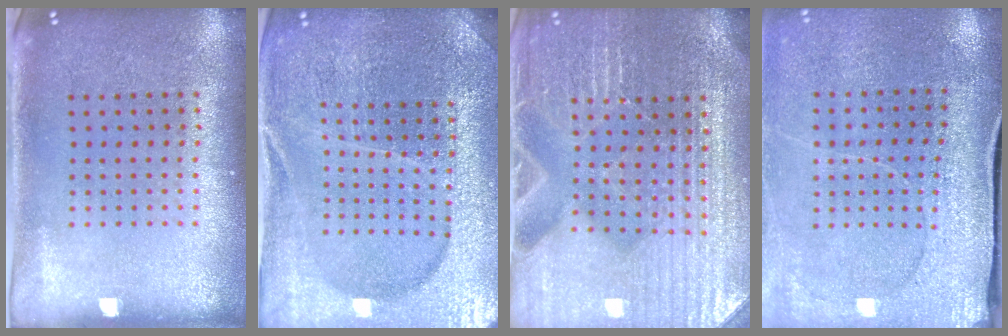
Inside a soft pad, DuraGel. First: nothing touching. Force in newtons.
{"total": 4.9, "press": 4.5, "slide": 1.9}
{"total": 4.9, "press": 4.6, "slide": 1.6}
{"total": 2.9, "press": 2.8, "slide": 0.7}